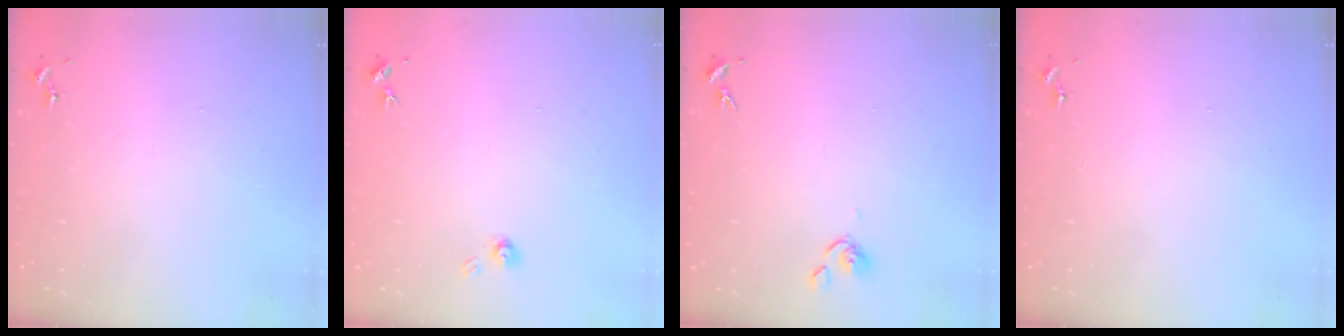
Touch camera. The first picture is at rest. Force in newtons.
{"total": 4.0, "press": 4.0, "slide": 0.3}
{"total": 4.3, "press": 4.2, "slide": 0.6}
{"total": 0.0}